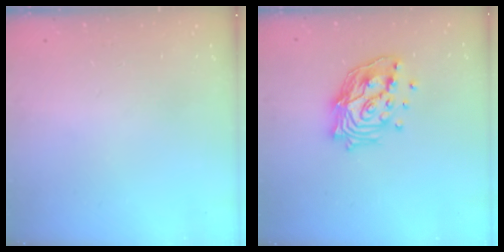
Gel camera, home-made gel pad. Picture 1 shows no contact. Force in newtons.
{"total": 17.1, "press": 17.1, "slide": 1.3}